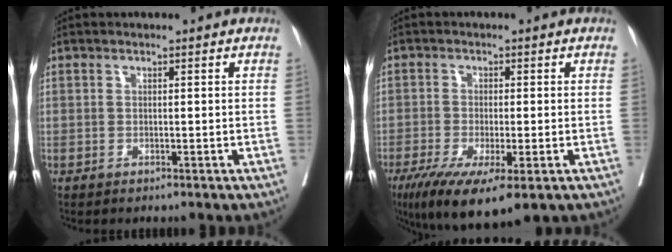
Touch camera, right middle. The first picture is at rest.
{"total": 11.5, "force": [-6.9, 2.6, 8.9], "torque": [-0.142, -0.031, -0.110]}